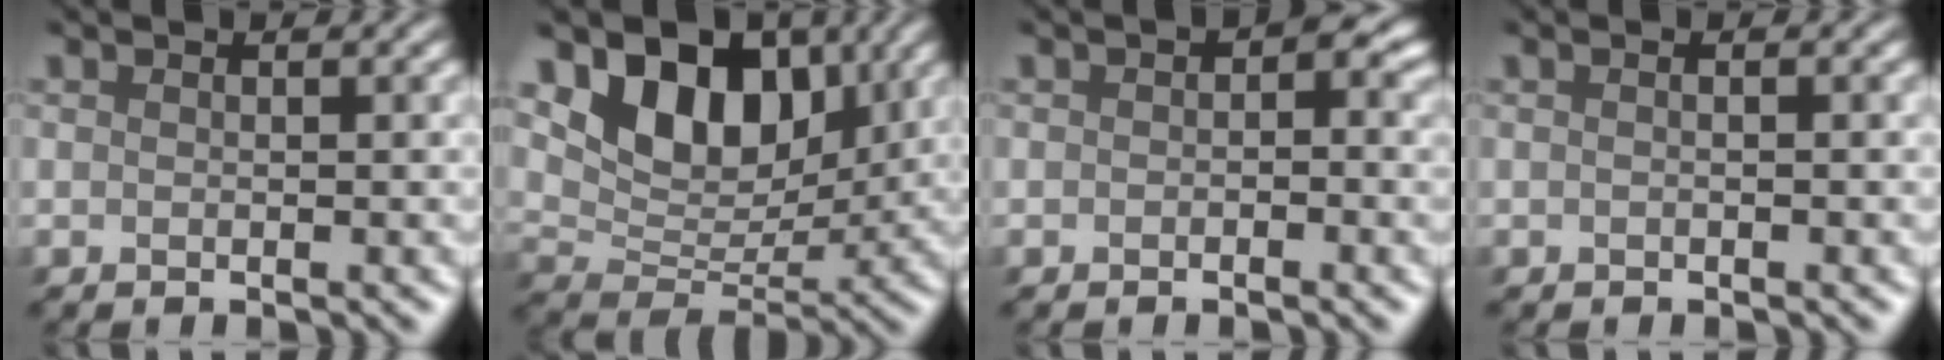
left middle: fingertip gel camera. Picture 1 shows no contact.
{"total": 8.5, "force": [4.5, 5.5, 4.7], "torque": [-0.069, -0.004, 0.073]}
{"total": 3.4, "force": [-0.2, 2.5, 2.4], "torque": [0.007, 0.016, -0.018]}
{"total": 0.0}